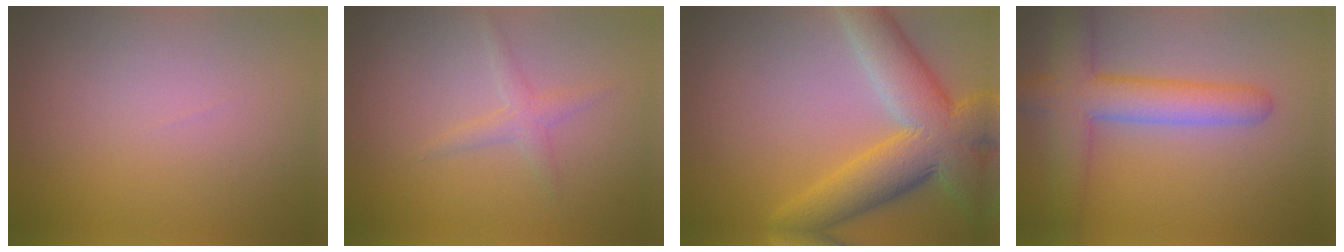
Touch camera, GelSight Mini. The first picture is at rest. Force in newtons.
{"total": 1.5, "press": 1.5, "slide": 0.1}
{"total": 9.4, "press": 9.4, "slide": 0.6}
{"total": 6.3, "press": 6.3, "slide": 0.4}